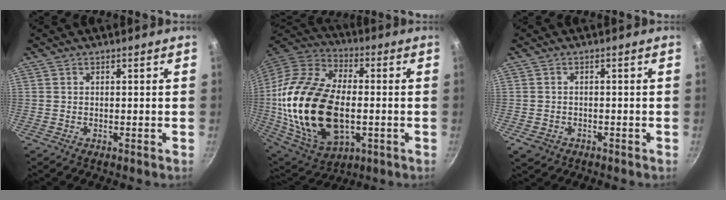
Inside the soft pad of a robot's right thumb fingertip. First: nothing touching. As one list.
[{"total": 28.4, "force": [-2.2, 16.8, 22.8], "torque": [-0.446, 0.015, -0.032]}, {"total": 2.6, "force": [-1.2, 2.0, 1.1], "torque": [-0.021, 0.009, -0.012]}]